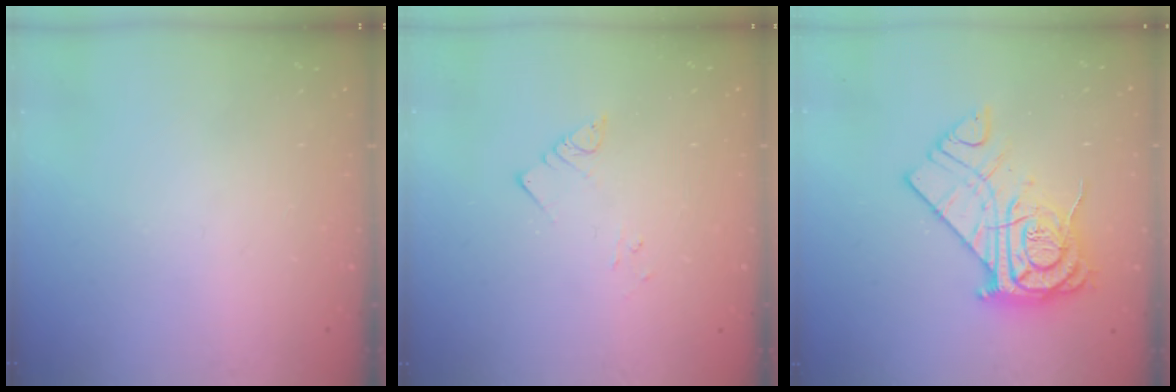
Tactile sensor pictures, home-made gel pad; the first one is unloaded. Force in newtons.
{"total": 2.9, "press": 2.9, "slide": 0.4}
{"total": 15.8, "press": 15.8, "slide": 1.4}